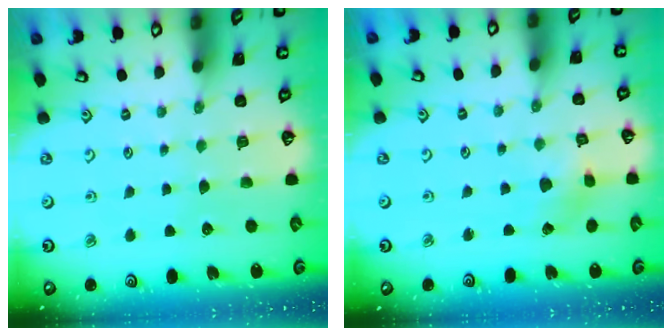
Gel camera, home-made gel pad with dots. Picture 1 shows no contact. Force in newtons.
{"total": 2.6, "press": 2.6, "slide": 0.1}